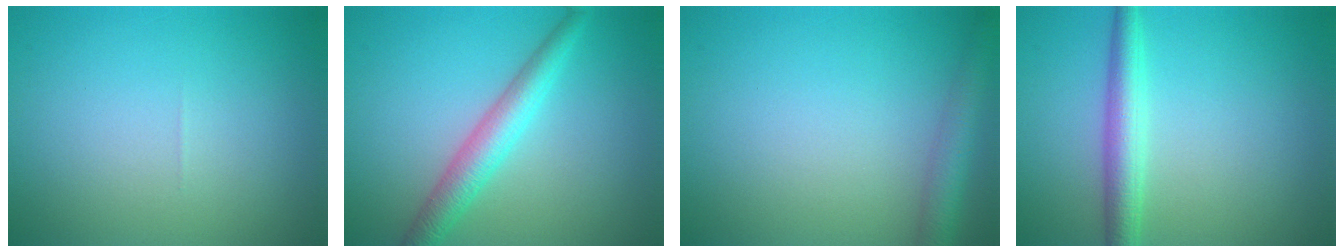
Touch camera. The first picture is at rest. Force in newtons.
{"total": 3.6, "press": 3.6, "slide": 0.1}
{"total": 2.8, "press": 2.8, "slide": 0.2}
{"total": 3.3, "press": 3.3, "slide": 0.1}